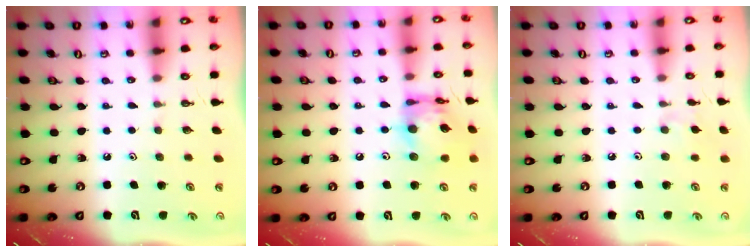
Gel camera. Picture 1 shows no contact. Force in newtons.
{"total": 14.7, "press": 14.6, "slide": 1.5}
{"total": 4.5, "press": 4.4, "slide": 0.7}